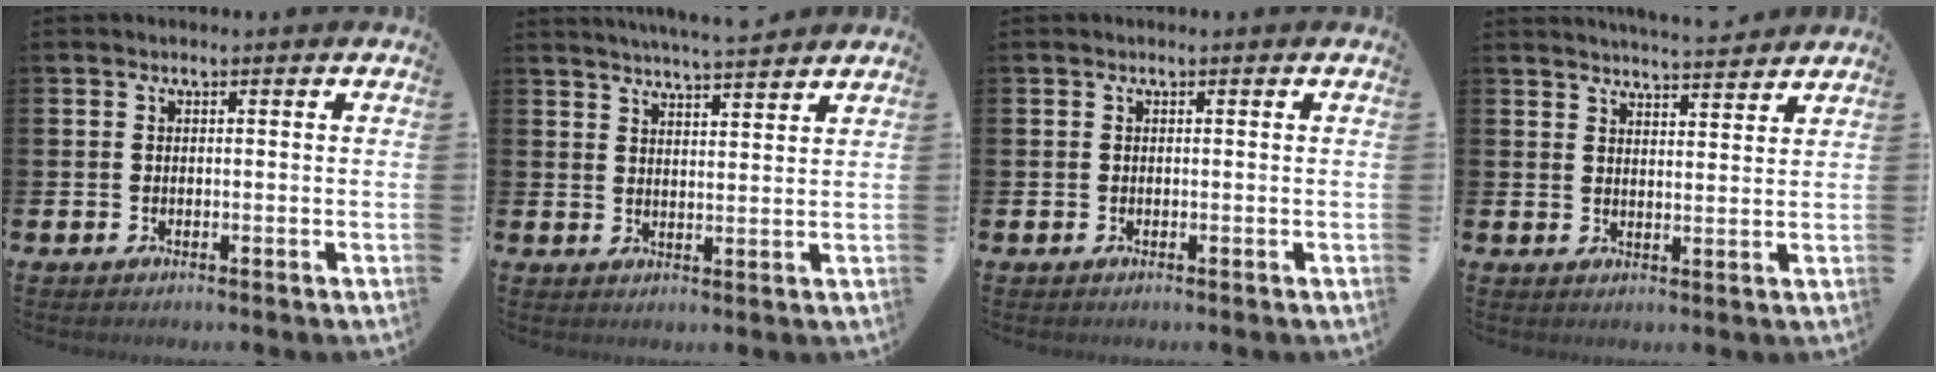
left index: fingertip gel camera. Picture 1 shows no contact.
{"total": 4.9, "force": [4.8, -0.5, 0.6], "torque": [-0.020, -0.025, 0.086]}
{"total": 0.0}
{"total": 4.5, "force": [4.5, -0.2, 0.1], "torque": [-0.009, -0.028, 0.080]}